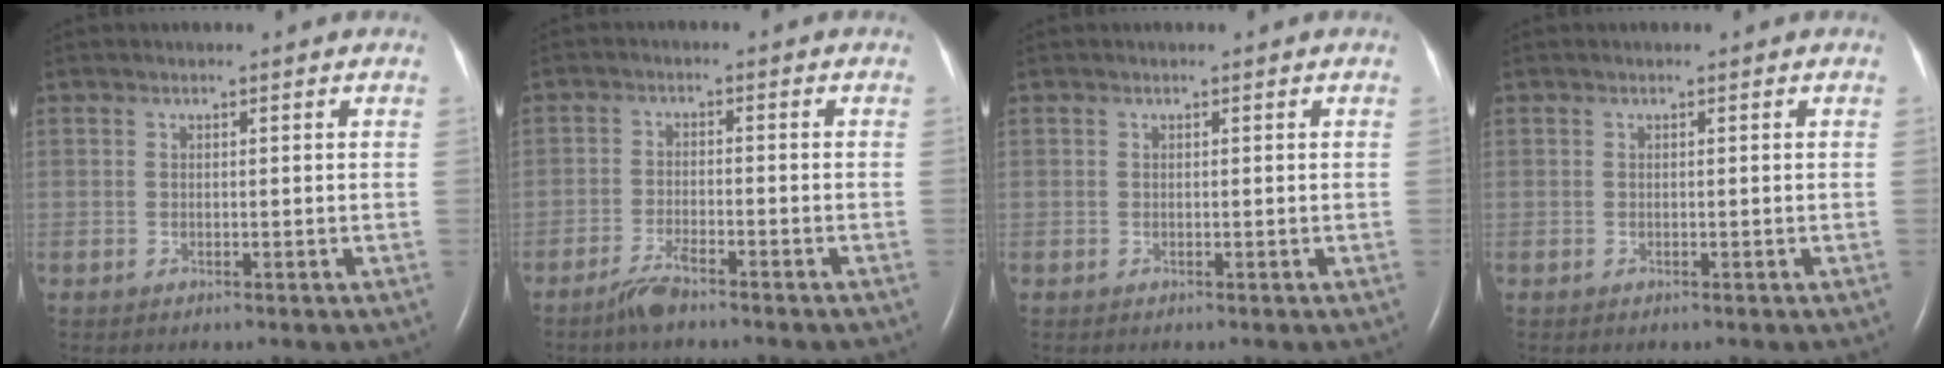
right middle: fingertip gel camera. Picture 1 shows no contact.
{"total": 3.8, "force": [-3.1, 0.4, 2.1], "torque": [-0.050, -0.004, -0.058]}
{"total": 0.0}
{"total": 0.0}